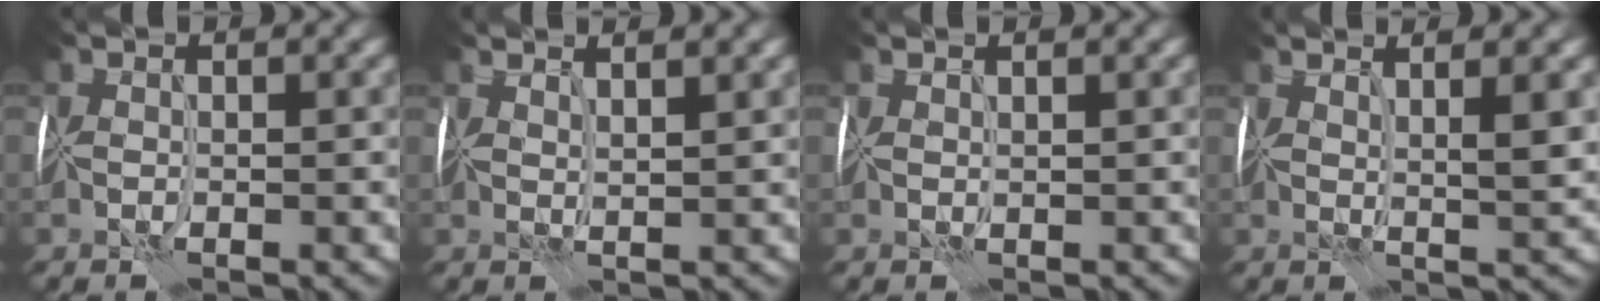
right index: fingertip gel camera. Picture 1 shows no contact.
{"total": 2.6, "force": [2.4, 0.0, 1.0], "torque": [-0.001, 0.014, 0.041]}
{"total": 1.2, "force": [1.1, -0.1, 0.0], "torque": [0.002, 0.007, 0.022]}
{"total": 3.6, "force": [2.2, 0.1, 2.8], "torque": [-0.029, 0.004, 0.038]}